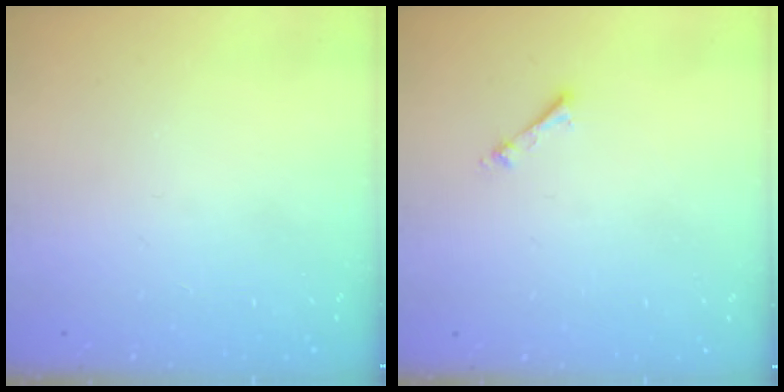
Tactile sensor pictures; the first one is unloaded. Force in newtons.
{"total": 2.7, "press": 2.7, "slide": 0.4}